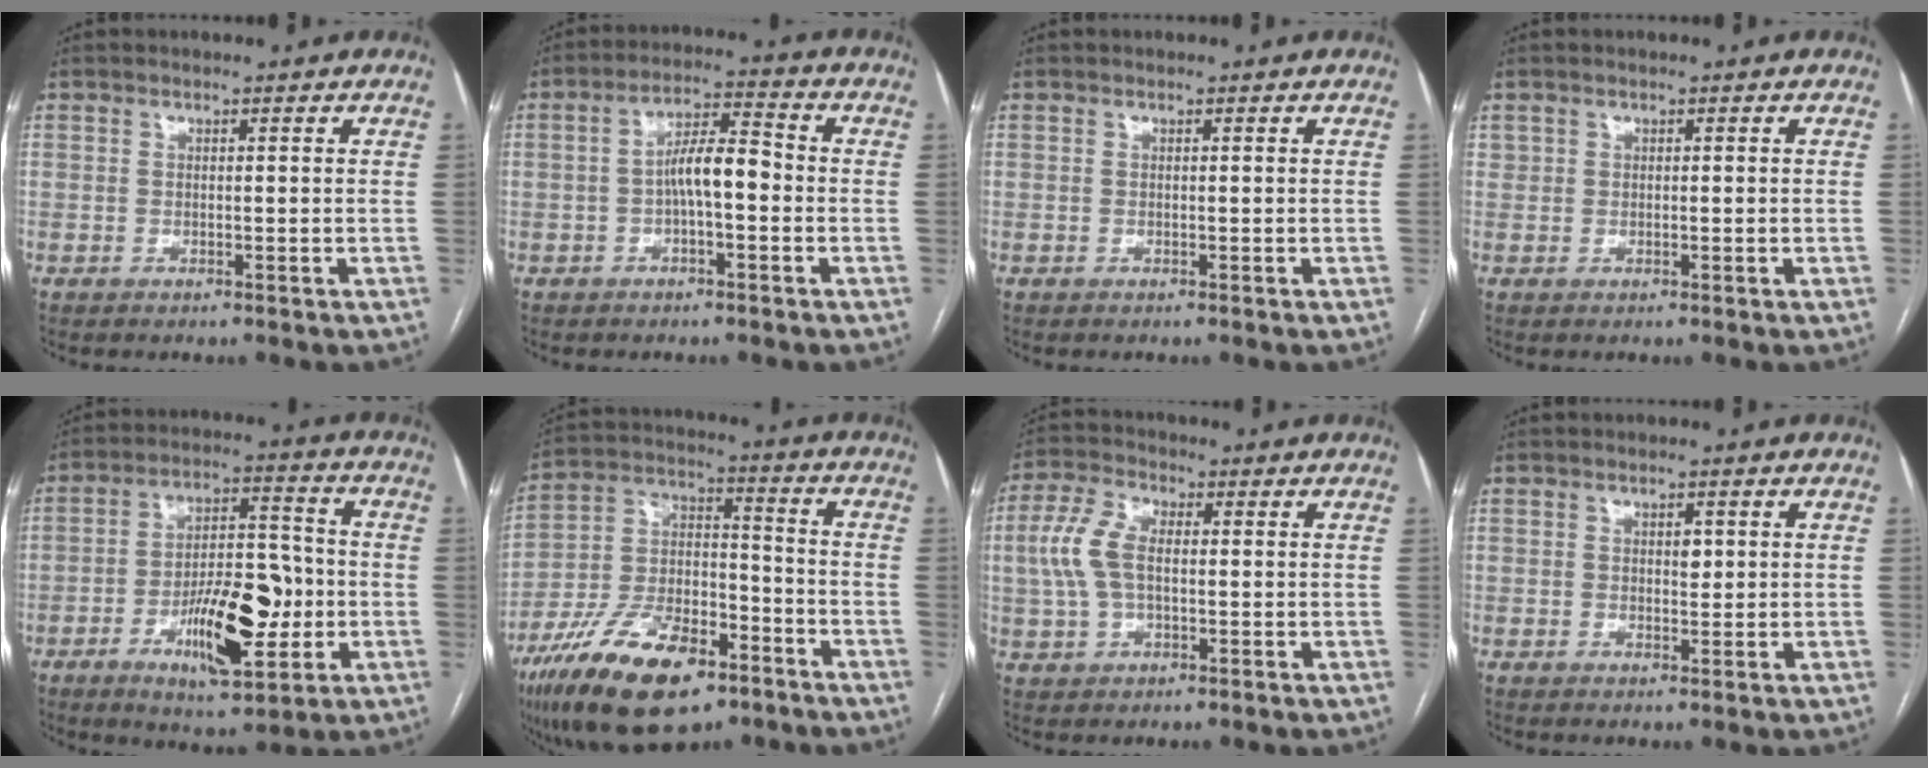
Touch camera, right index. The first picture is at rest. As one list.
[{"total": 6.7, "force": [-1.1, 1.9, 6.3], "torque": [-0.114, 0.024, -0.020]}, {"total": 0.0}, {"total": 0.6, "force": [0.2, 0.4, 0.4], "torque": [-0.012, 0.008, 0.008]}, {"total": 14.0, "force": [-4.1, 4.9, 12.5], "torque": [-0.206, 0.012, -0.061]}, {"total": 19.2, "force": [-12.2, 7.7, 12.7], "torque": [-0.257, 0.000, -0.216]}, {"total": 7.0, "force": [0.3, 3.6, 6.0], "torque": [-0.157, 0.019, 0.004]}, {"total": 1.7, "force": [0.5, 0.9, 1.3], "torque": [-0.020, -0.001, 0.008]}]